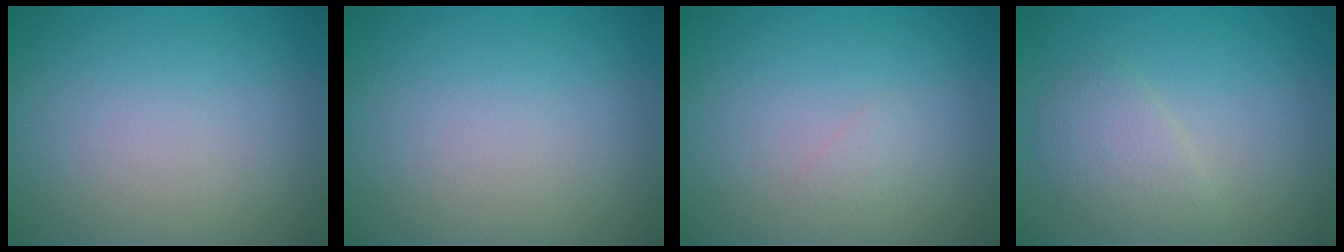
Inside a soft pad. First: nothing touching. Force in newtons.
{"total": 0.0}
{"total": 0.6, "press": 0.6, "slide": 0.0}
{"total": 2.4, "press": 2.4, "slide": 0.2}